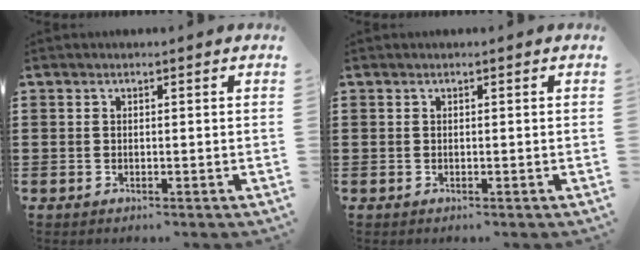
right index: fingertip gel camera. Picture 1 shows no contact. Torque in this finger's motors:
{"motor_torque": [-0.02, 0.13, -0.05, 0.00]}